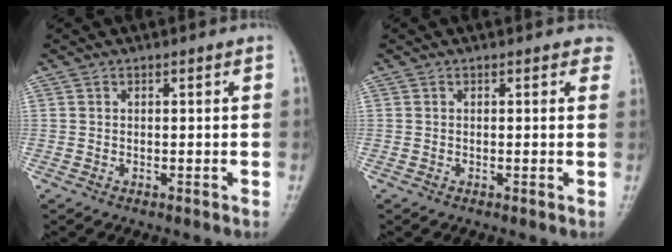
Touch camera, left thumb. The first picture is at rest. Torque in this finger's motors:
{"motor_torque": [3.17, 1.84, 0.48, -0.02, 0.10]}